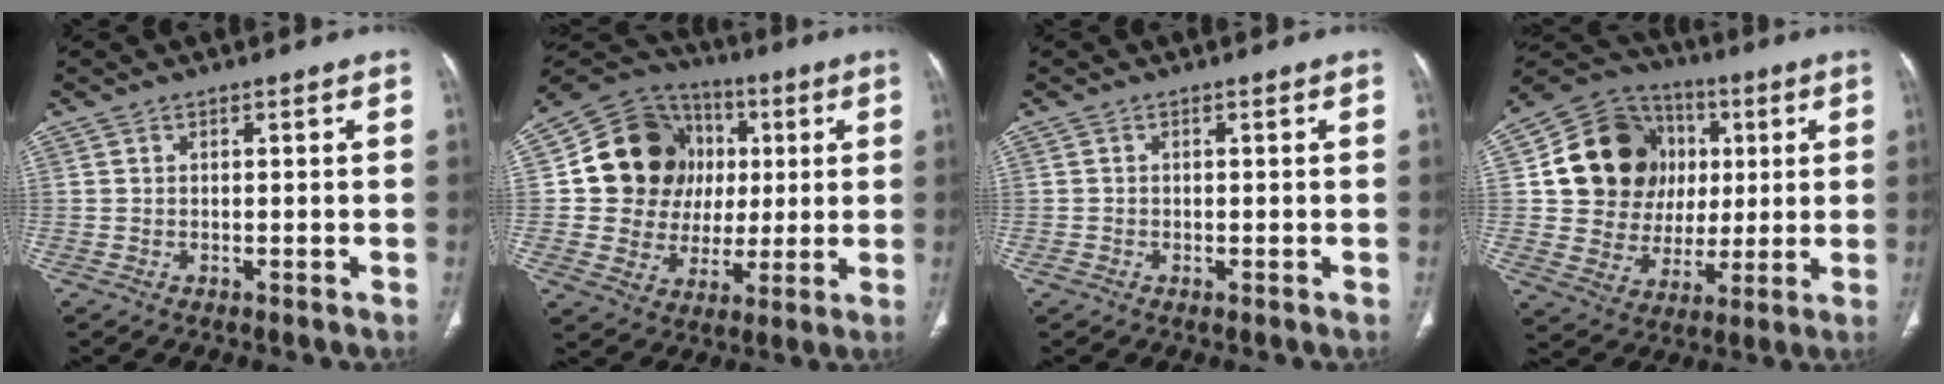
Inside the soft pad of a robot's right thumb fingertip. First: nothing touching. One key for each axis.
{"total": 18.4, "fx": 3.0, "fy": 16.2, "fz": 8.1, "tx": -0.094, "ty": 0.024, "tz": 0.062}
{"total": 0.7, "fx": -0.3, "fy": 0.5, "fz": 0.3, "tx": -0.007, "ty": -0.001, "tz": -0.007}
{"total": 19.6, "fx": 3.9, "fy": 16.8, "fz": 9.5, "tx": -0.122, "ty": 0.020, "tz": 0.080}